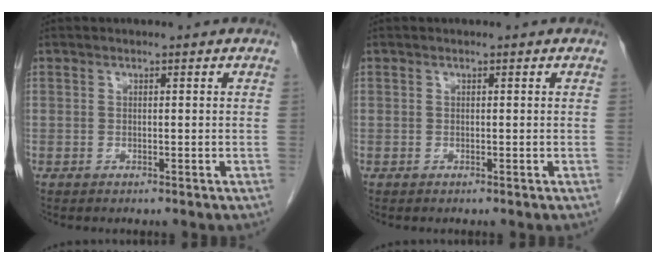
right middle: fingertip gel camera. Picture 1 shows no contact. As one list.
[{"total": 0.0}]